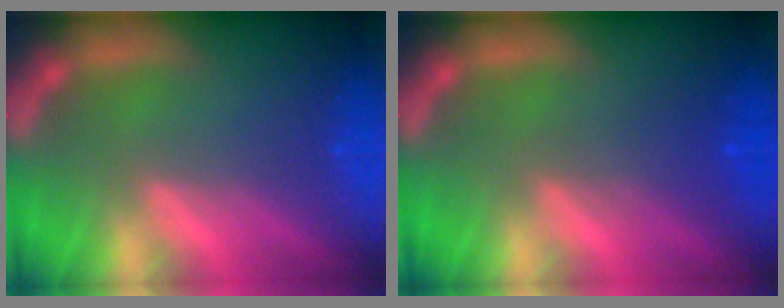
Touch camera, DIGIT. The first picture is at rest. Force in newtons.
{"total": 2.4}